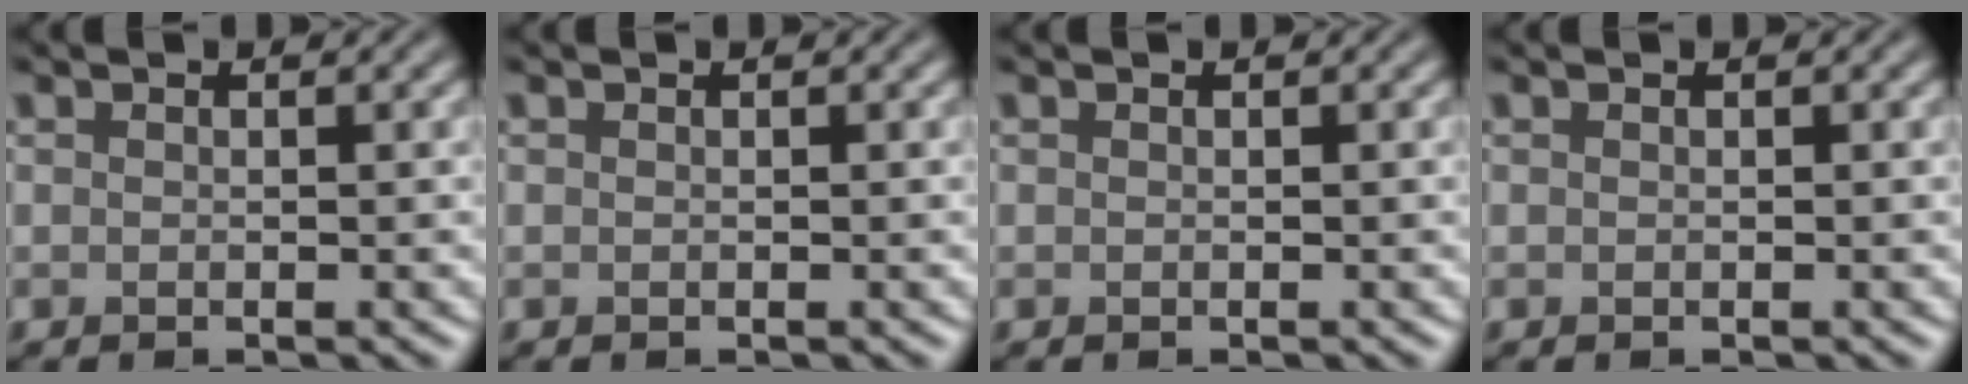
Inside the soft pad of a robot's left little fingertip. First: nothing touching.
{"total": 0.0}
{"total": 0.0}
{"total": 0.0}